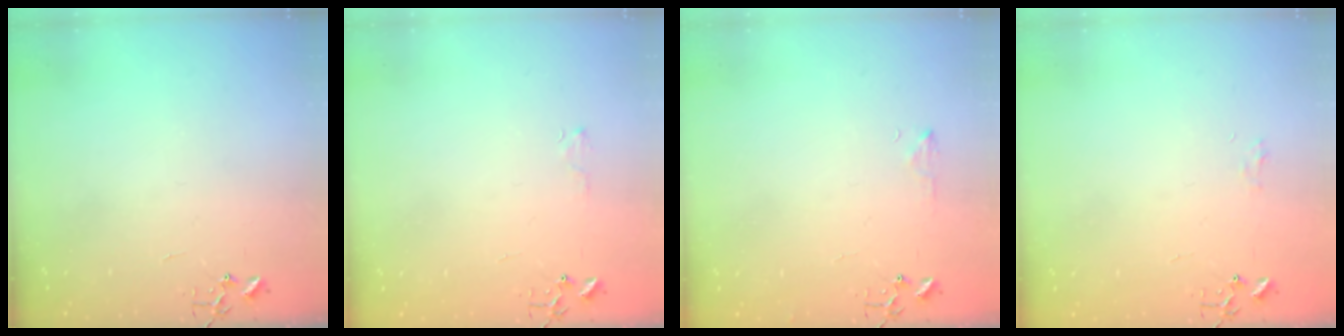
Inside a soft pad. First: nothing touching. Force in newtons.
{"total": 4.4, "press": 4.4, "slide": 0.6}
{"total": 6.4, "press": 6.3, "slide": 0.7}
{"total": 5.2, "press": 5.2, "slide": 0.7}